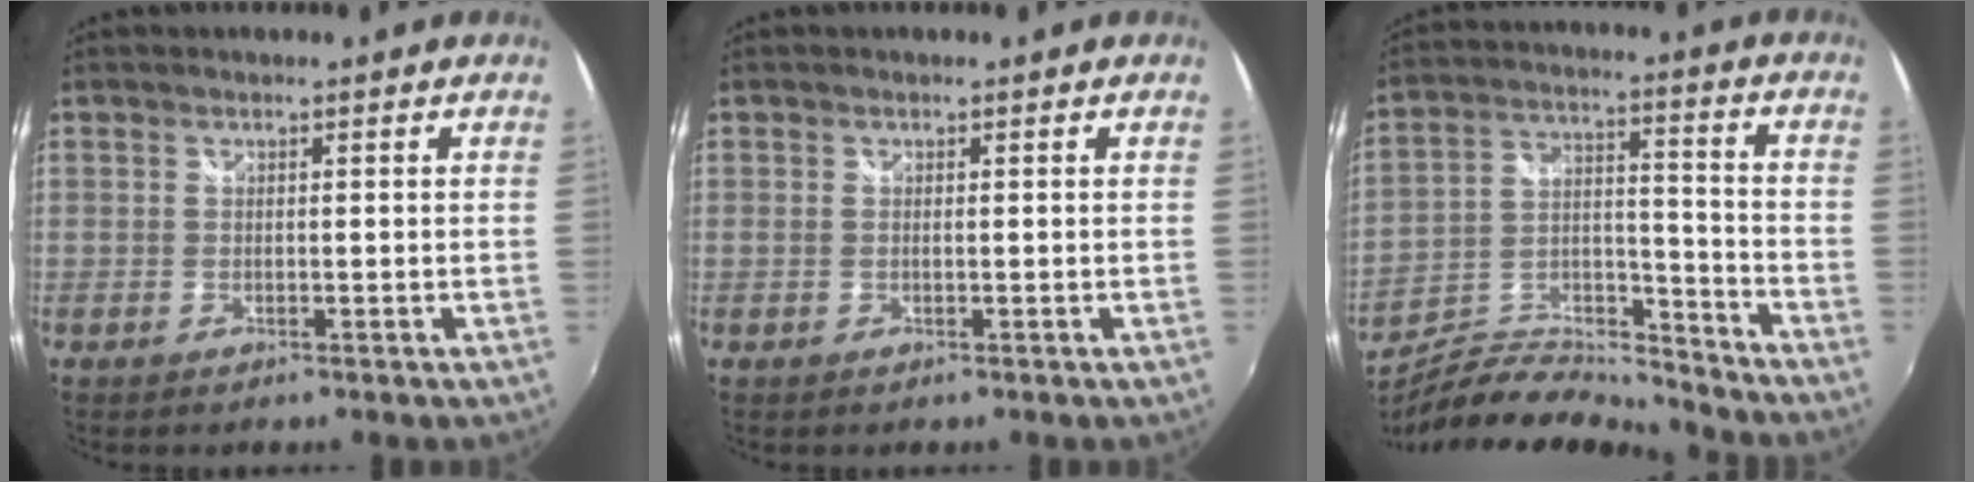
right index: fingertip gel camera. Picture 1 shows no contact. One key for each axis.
{"total": 0.0}
{"total": 13.1, "fx": -12.1, "fy": 1.5, "fz": 4.8, "tx": -0.088, "ty": 0.006, "tz": -0.211}